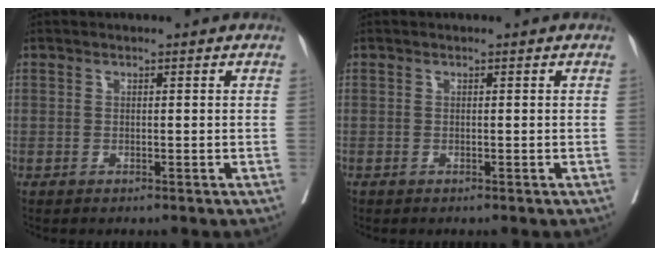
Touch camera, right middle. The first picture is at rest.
{"total": 0.0}